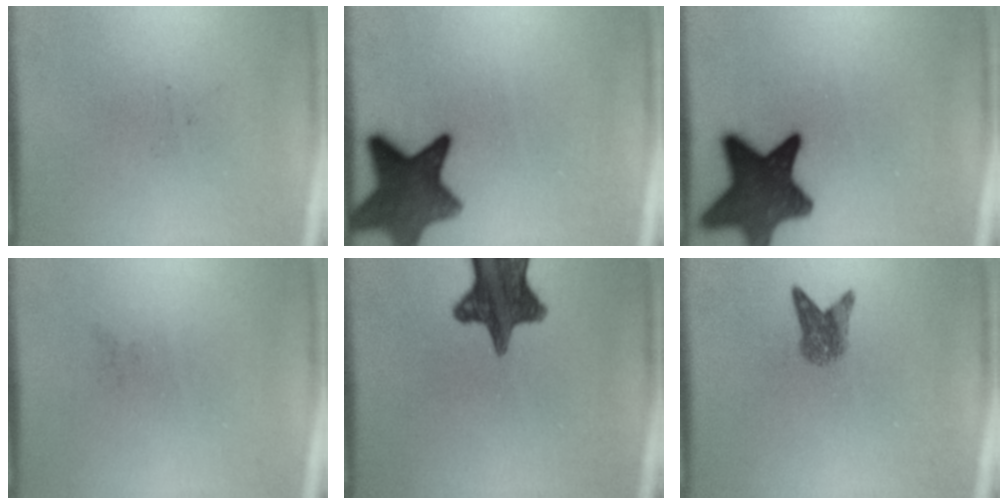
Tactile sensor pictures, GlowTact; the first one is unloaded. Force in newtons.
{"total": 11.3}
{"total": 13.6}
{"total": 0.0}
{"total": 12.3}
{"total": 2.9}